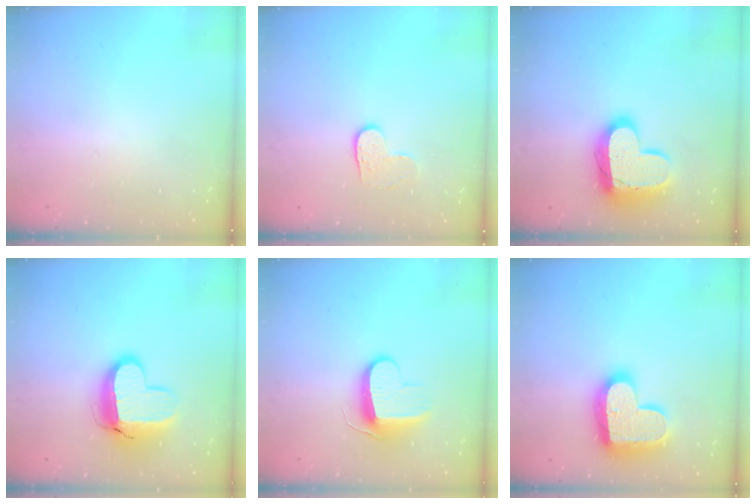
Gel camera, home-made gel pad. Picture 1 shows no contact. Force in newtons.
{"total": 4.0, "press": 4.0, "slide": 0.4}
{"total": 16.3, "press": 16.2, "slide": 1.4}
{"total": 12.4, "press": 12.4, "slide": 1.0}
{"total": 9.3, "press": 9.3, "slide": 0.4}
{"total": 19.9, "press": 19.9, "slide": 1.3}